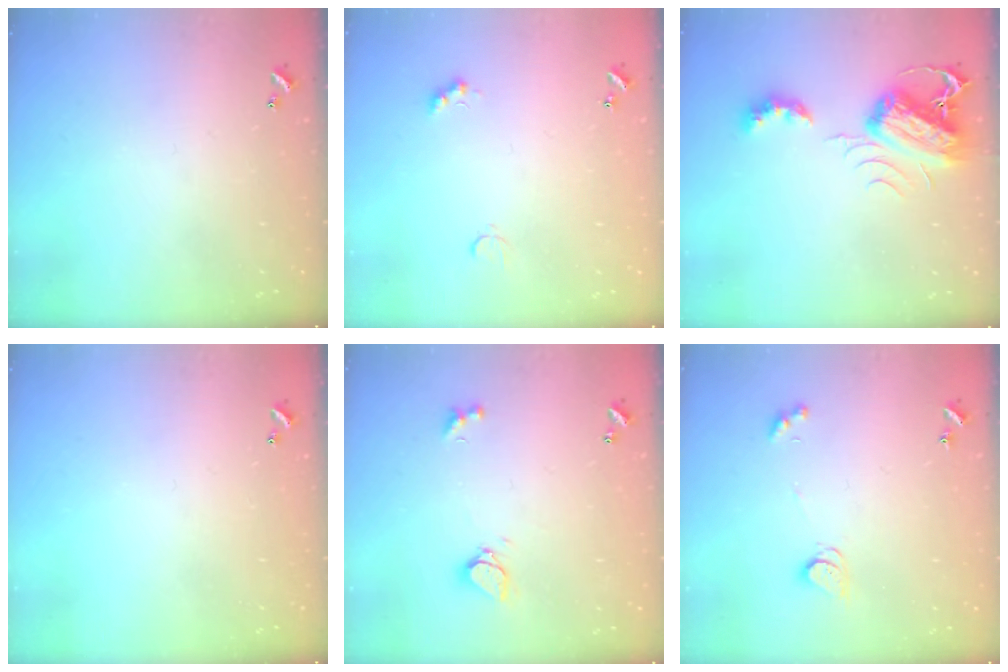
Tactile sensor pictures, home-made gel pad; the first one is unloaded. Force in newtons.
{"total": 2.2, "press": 2.1, "slide": 0.6}
{"total": 8.0, "press": 7.9, "slide": 0.9}
{"total": 0.0}
{"total": 2.8, "press": 2.7, "slide": 0.6}
{"total": 2.5, "press": 2.5, "slide": 0.4}